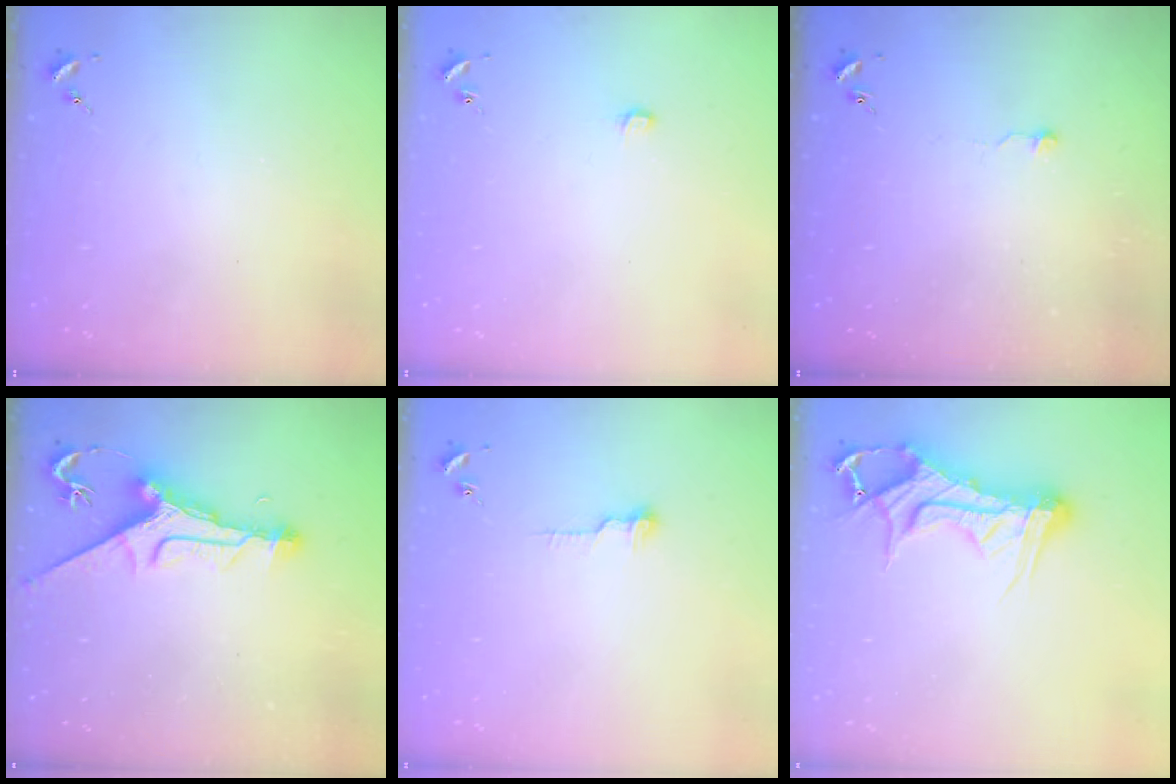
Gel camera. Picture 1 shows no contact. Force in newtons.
{"total": 3.9, "press": 3.9, "slide": 0.3}
{"total": 4.8, "press": 4.8, "slide": 0.4}
{"total": 12.2, "press": 12.2, "slide": 0.8}
{"total": 5.8, "press": 5.8, "slide": 0.4}
{"total": 14.4, "press": 14.4, "slide": 1.4}